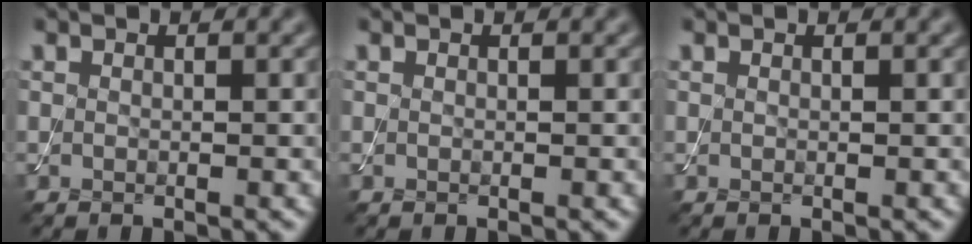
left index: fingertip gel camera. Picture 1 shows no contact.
{"total": 0.0}
{"total": 0.0}